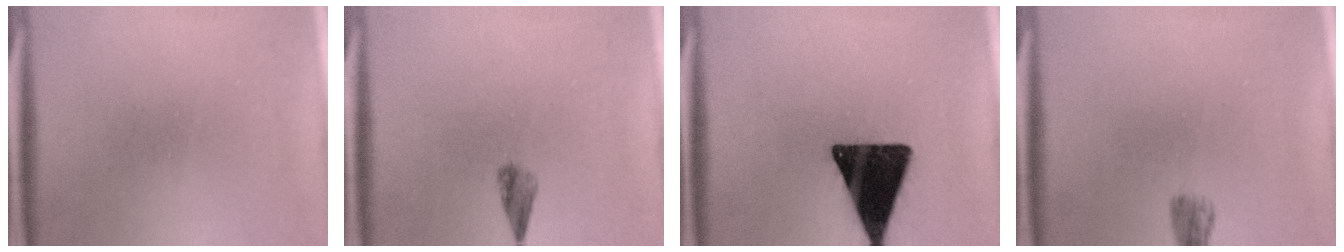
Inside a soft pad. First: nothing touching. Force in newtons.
{"total": 2.0}
{"total": 17.7}
{"total": 2.1}